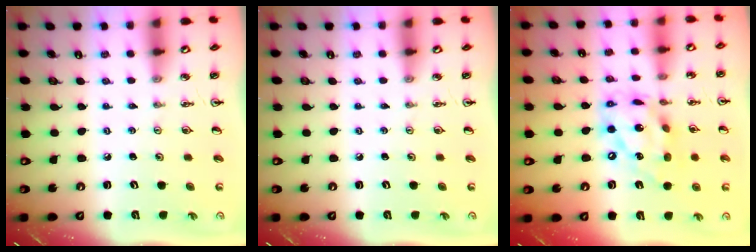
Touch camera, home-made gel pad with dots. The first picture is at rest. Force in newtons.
{"total": 0.0}
{"total": 16.5, "press": 16.5, "slide": 1.2}